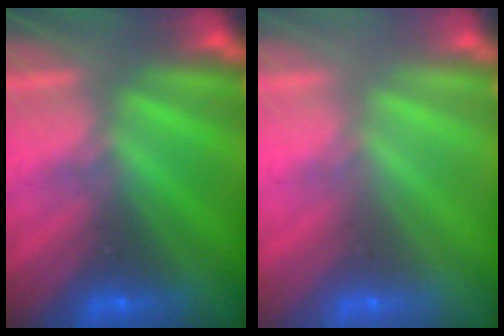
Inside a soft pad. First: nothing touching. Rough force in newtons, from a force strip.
{"total": 3.0}